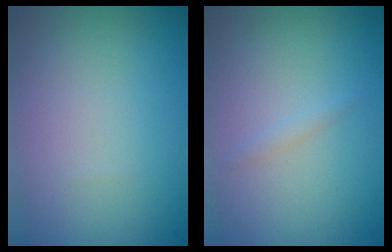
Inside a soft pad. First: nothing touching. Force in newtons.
{"total": 0.5, "press": 0.5, "slide": 0.1}